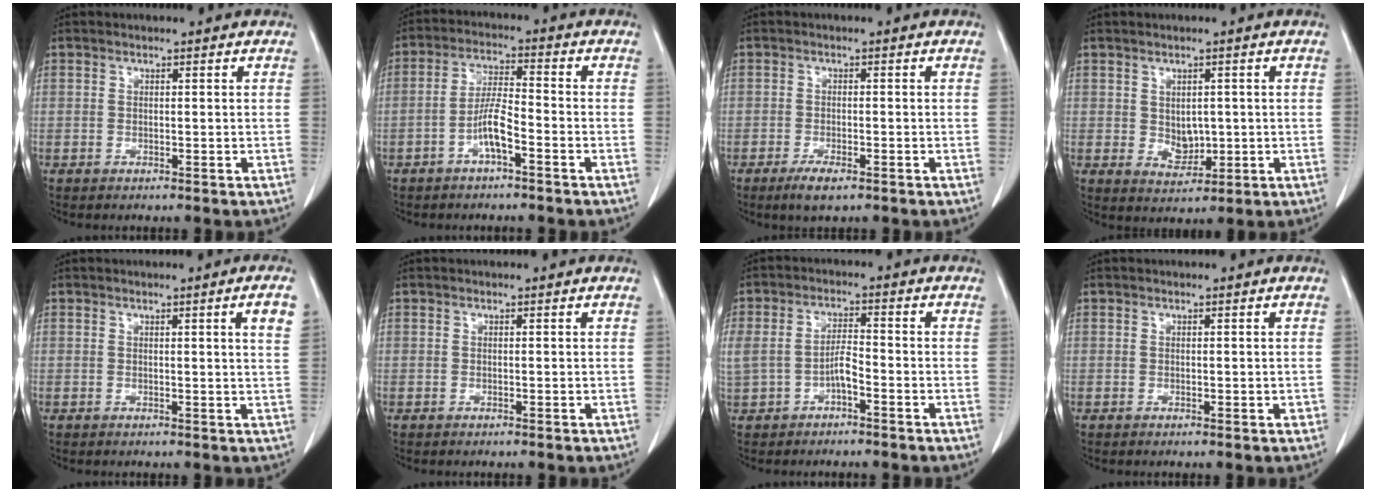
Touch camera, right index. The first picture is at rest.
{"total": 5.4, "force": [-2.6, 0.6, 4.7], "torque": [-0.097, 0.008, -0.048]}
{"total": 3.3, "force": [-2.2, 0.8, 2.4], "torque": [-0.044, -0.005, -0.036]}
{"total": 3.7, "force": [0.3, 2.7, 2.6], "torque": [-0.040, -0.004, 0.018]}
{"total": 3.3, "force": [1.4, -0.5, 3.0], "torque": [-0.039, -0.006, 0.017]}
{"total": 0.0}
{"total": 5.4, "force": [-1.7, 2.5, 4.5], "torque": [-0.108, 0.019, -0.025]}
{"total": 0.8, "force": [0.0, 0.5, 0.6], "torque": [-0.003, 0.001, 0.002]}